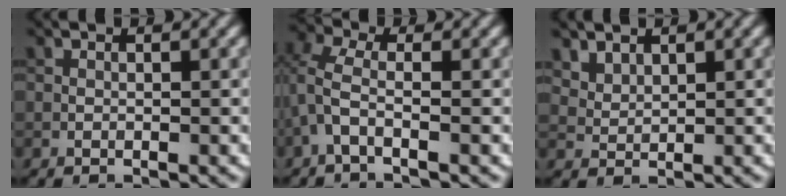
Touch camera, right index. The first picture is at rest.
{"total": 2.5, "force": [-0.4, 1.0, 2.2], "torque": [-0.061, 0.007, -0.018]}
{"total": 2.3, "force": [1.7, 1.3, 0.8], "torque": [-0.026, -0.009, 0.051]}